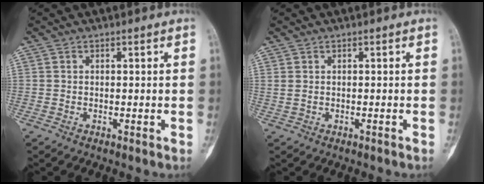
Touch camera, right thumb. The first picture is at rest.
{"total": 0.7, "force": [0.0, 0.3, 0.6], "torque": [-0.025, 0.014, 0.011]}